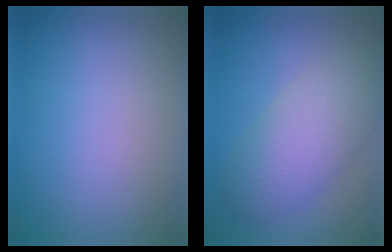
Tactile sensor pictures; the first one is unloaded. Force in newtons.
{"total": 5.5, "press": 5.4, "slide": 0.6}